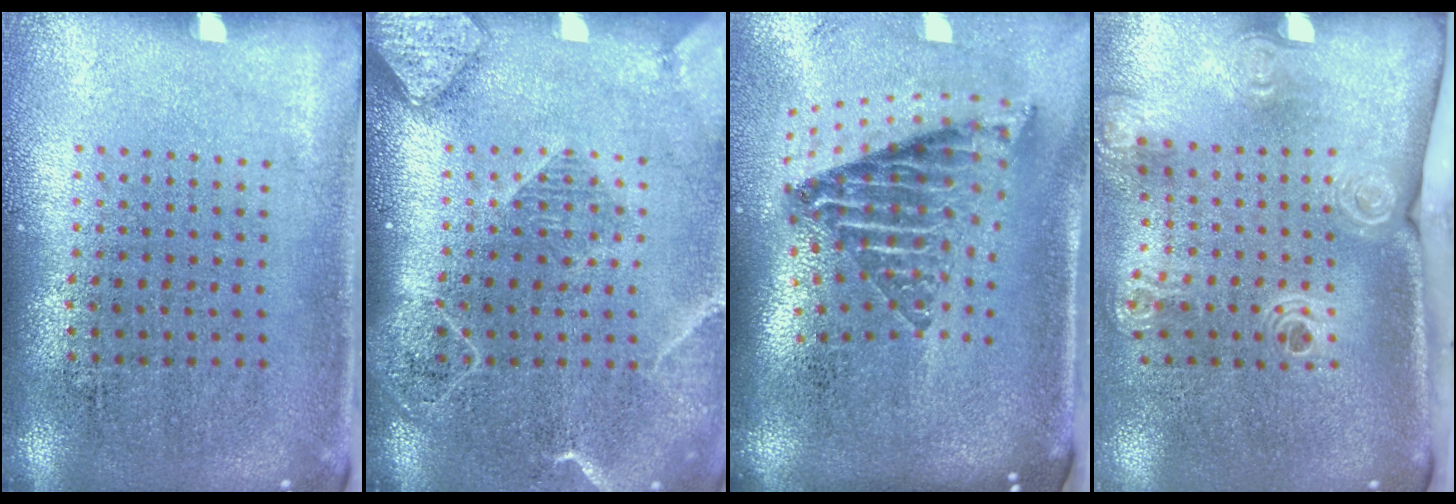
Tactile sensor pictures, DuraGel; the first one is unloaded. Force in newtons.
{"total": 2.1, "press": 1.9, "slide": 0.9}
{"total": 2.6, "press": 1.7, "slide": 1.9}
{"total": 2.2, "press": 1.6, "slide": 1.5}